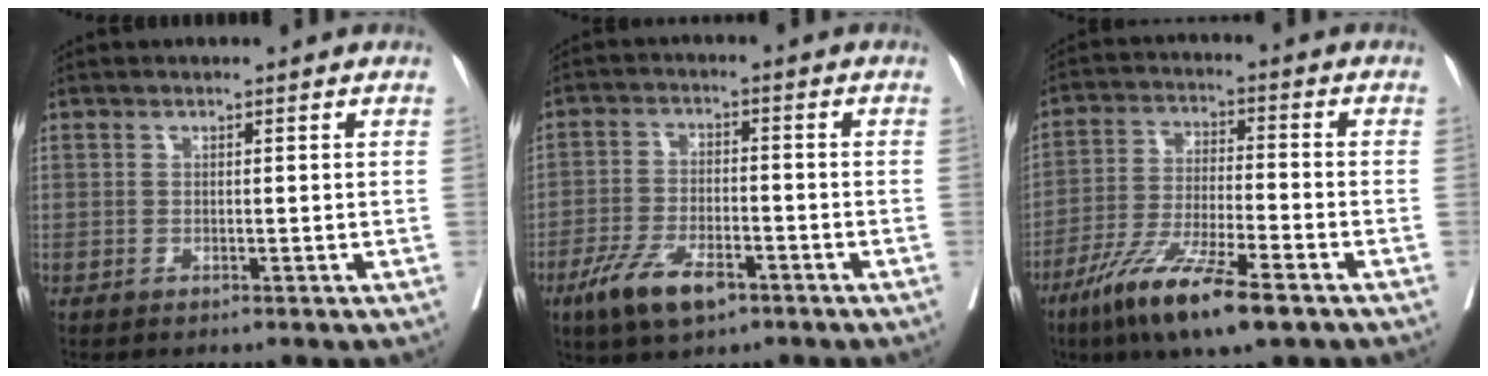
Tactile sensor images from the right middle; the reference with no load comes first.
{"total": 8.4, "force": [-5.0, 3.0, 6.1], "torque": [-0.122, -0.010, -0.087]}
{"total": 12.9, "force": [-8.1, 1.4, 10.0], "torque": [-0.194, -0.032, -0.144]}